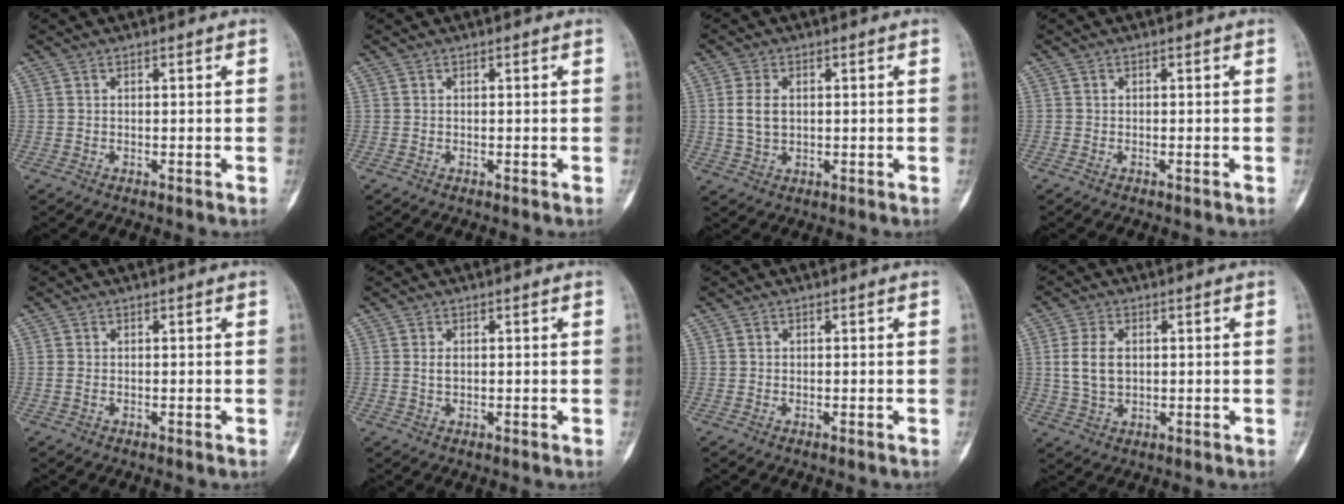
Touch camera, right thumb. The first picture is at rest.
{"total": 0.0}
{"total": 5.1, "force": [0.6, 3.3, 3.8], "torque": [-0.074, -0.003, 0.016]}
{"total": 0.0}
{"total": 1.0, "force": [-0.1, 0.7, 0.8], "torque": [-0.022, -0.002, -0.003]}
{"total": 1.4, "force": [0.2, 0.8, 1.1], "torque": [-0.017, -0.003, 0.007]}
{"total": 0.0}
{"total": 6.5, "force": [0.8, 4.2, 4.9], "torque": [-0.095, -0.003, 0.020]}